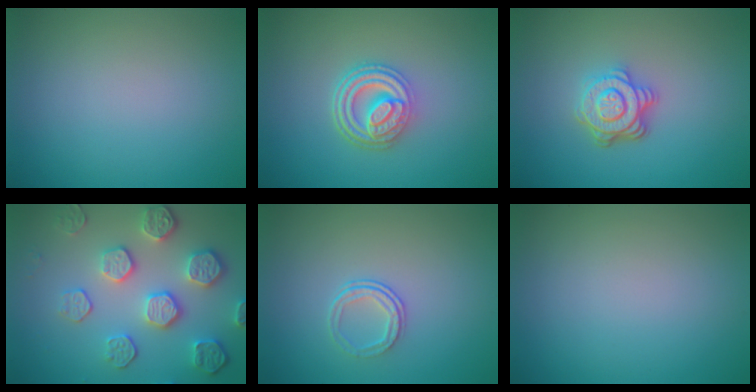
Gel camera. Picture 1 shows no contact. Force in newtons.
{"total": 4.8, "press": 3.7, "slide": 3.1}
{"total": 4.3, "press": 3.4, "slide": 2.7}
{"total": 5.2, "press": 4.5, "slide": 2.6}
{"total": 1.7, "press": 1.1, "slide": 1.4}
{"total": 0.0}